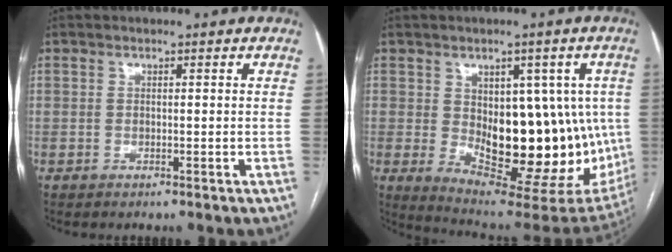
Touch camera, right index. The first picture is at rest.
{"total": 20.1, "force": [-0.9, 9.6, 17.6], "torque": [-0.211, 0.001, 0.017]}